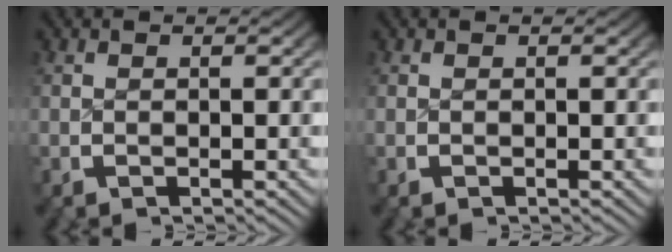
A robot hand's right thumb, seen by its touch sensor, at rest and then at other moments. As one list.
[{"total": 0.0}]